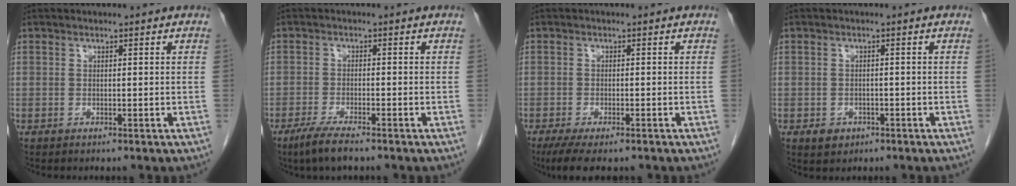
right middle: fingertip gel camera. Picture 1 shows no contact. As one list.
[{"total": 4.7, "force": [-3.4, 0.6, 3.2], "torque": [-0.066, -0.011, -0.060]}, {"total": 6.3, "force": [-4.7, 1.6, 3.9], "torque": [-0.061, -0.016, -0.074]}, {"total": 2.3, "force": [-1.1, 1.8, 0.8], "torque": [-0.011, 0.004, -0.008]}]